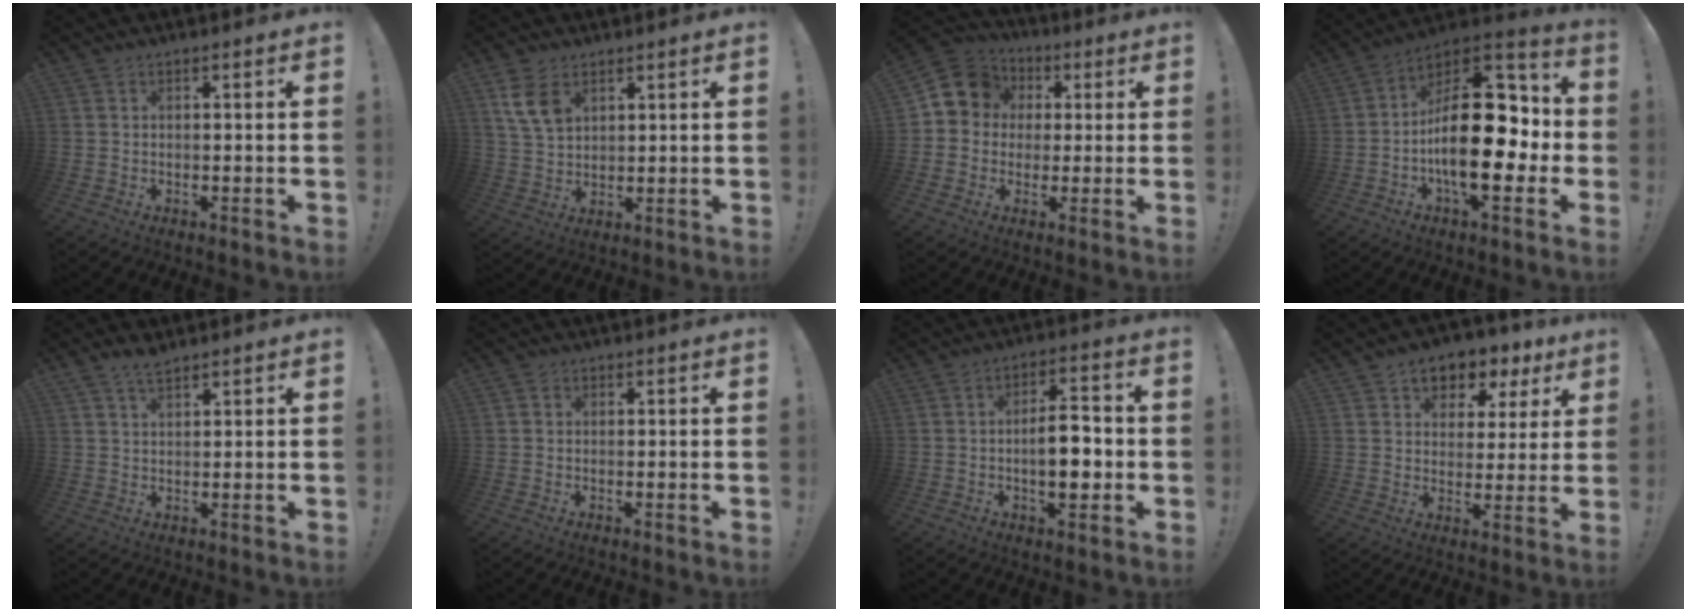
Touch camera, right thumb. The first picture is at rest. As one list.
[{"total": 8.5, "force": [4.3, 5.4, 5.0], "torque": [-0.094, -0.012, 0.085]}, {"total": 9.8, "force": [2.0, 9.0, 3.1], "torque": [-0.038, 0.000, 0.044]}, {"total": 26.0, "force": [-3.3, 13.6, 22.0], "torque": [-0.343, 0.023, -0.041]}, {"total": 4.0, "force": [3.1, 1.4, 2.1], "torque": [-0.033, -0.015, 0.056]}, {"total": 1.0, "force": [0.0, 1.0, 0.2], "torque": [0.006, 0.000, -0.002]}, {"total": 10.2, "force": [-1.8, 4.6, 8.9], "torque": [-0.143, 0.010, -0.034]}, {"total": 7.1, "force": [3.7, 5.5, 2.6], "torque": [-0.026, -0.028, 0.069]}]